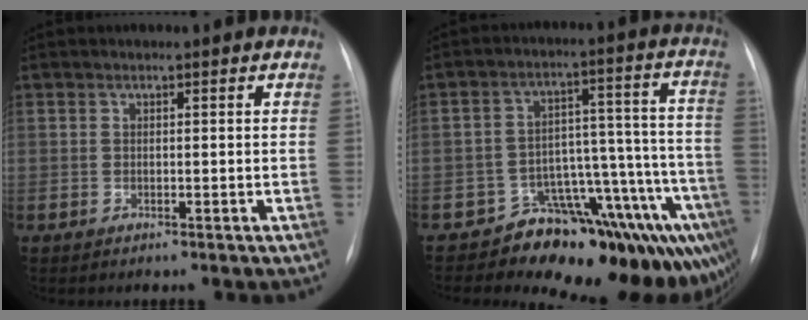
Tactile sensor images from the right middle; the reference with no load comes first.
{"total": 16.2, "force": [-13.1, 6.8, 6.7], "torque": [-0.006, 0.087, -0.166]}